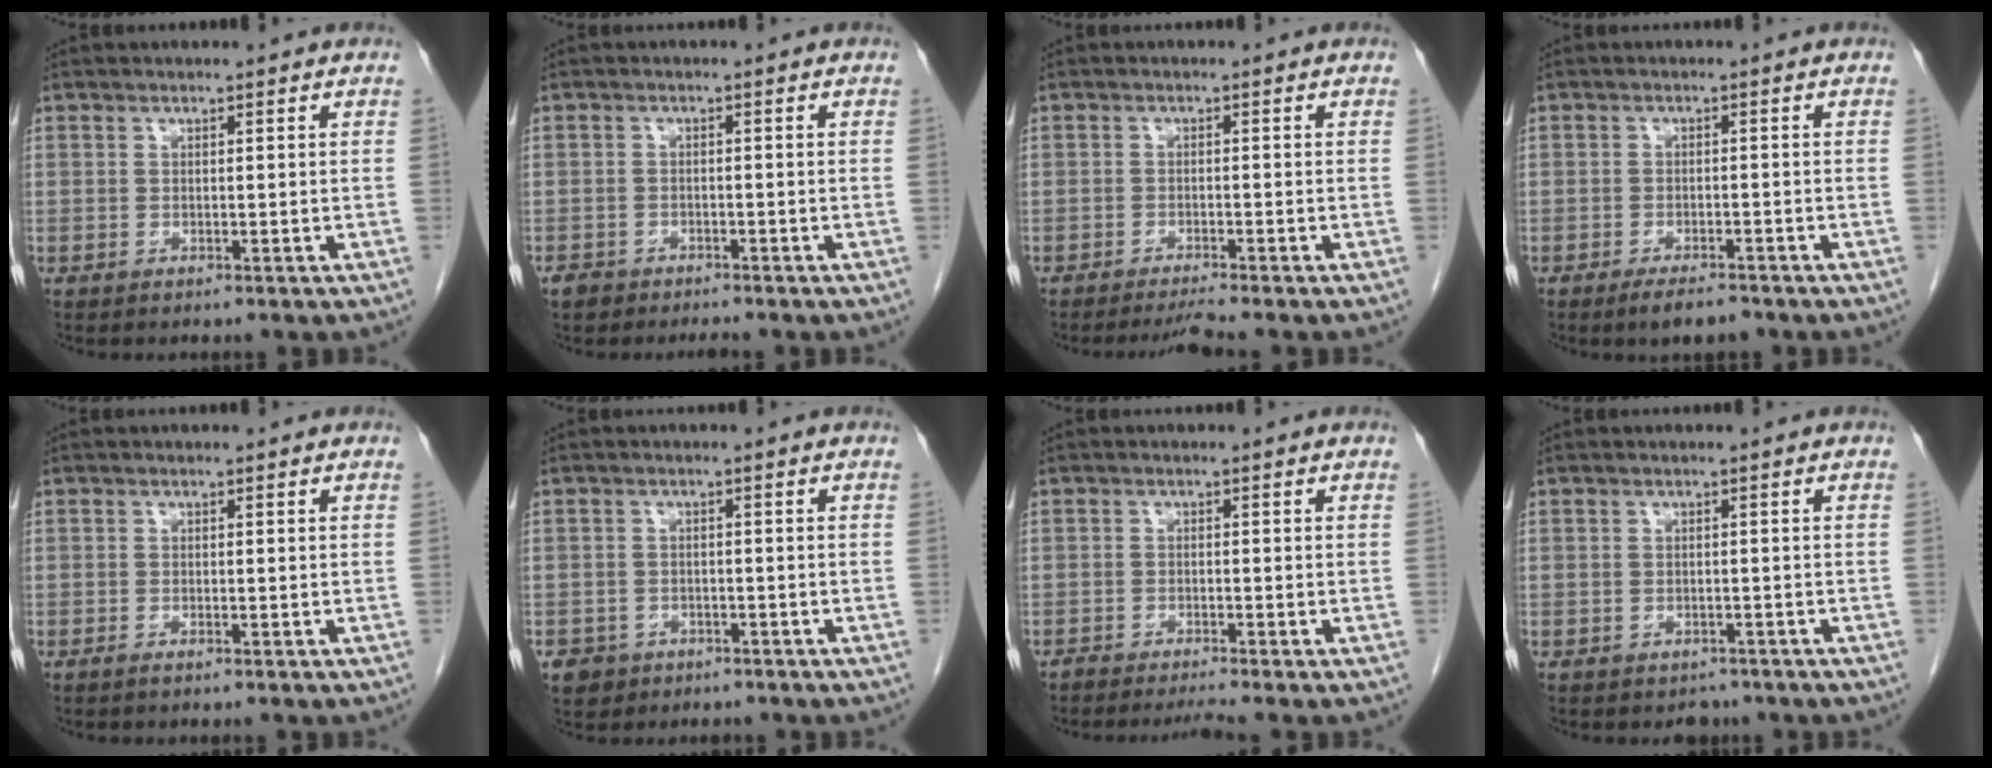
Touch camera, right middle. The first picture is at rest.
{"total": 2.4, "force": [-2.1, 0.9, 0.6], "torque": [-0.015, -0.004, -0.035]}
{"total": 2.5, "force": [-2.2, -1.1, 0.6], "torque": [-0.021, -0.014, -0.038]}
{"total": 3.7, "force": [-2.9, 0.9, 2.2], "torque": [-0.042, -0.006, -0.044]}
{"total": 0.6, "force": [-0.5, 0.0, 0.4], "torque": [-0.009, -0.001, -0.009]}
{"total": 3.9, "force": [-2.6, 3.0, 0.4], "torque": [-0.012, 0.006, -0.037]}
{"total": 2.8, "force": [-2.4, -0.7, 1.1], "torque": [-0.024, -0.010, -0.044]}
{"total": 2.1, "force": [-1.7, 1.2, 0.1], "torque": [-0.009, 0.001, -0.024]}